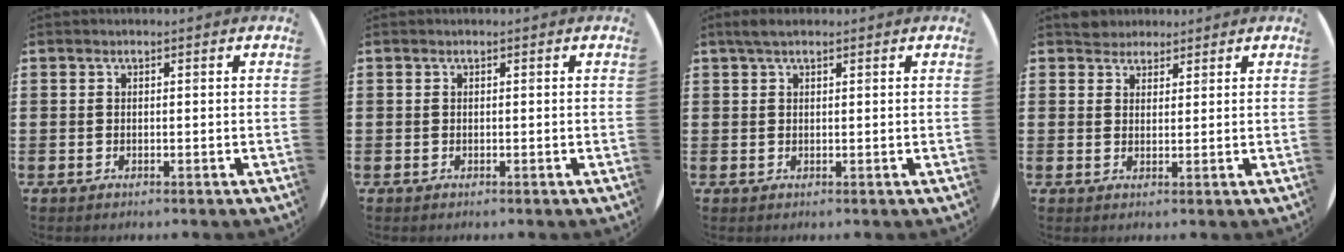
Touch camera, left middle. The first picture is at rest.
{"total": 0.0}
{"total": 1.5, "force": [1.2, 0.5, 0.9], "torque": [-0.019, 0.006, 0.020]}
{"total": 2.6, "force": [2.4, 0.9, -0.3], "torque": [0.008, -0.001, 0.047]}